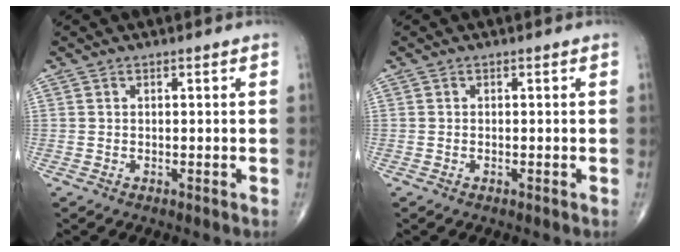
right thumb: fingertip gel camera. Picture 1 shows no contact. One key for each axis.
{"total": 0.0}